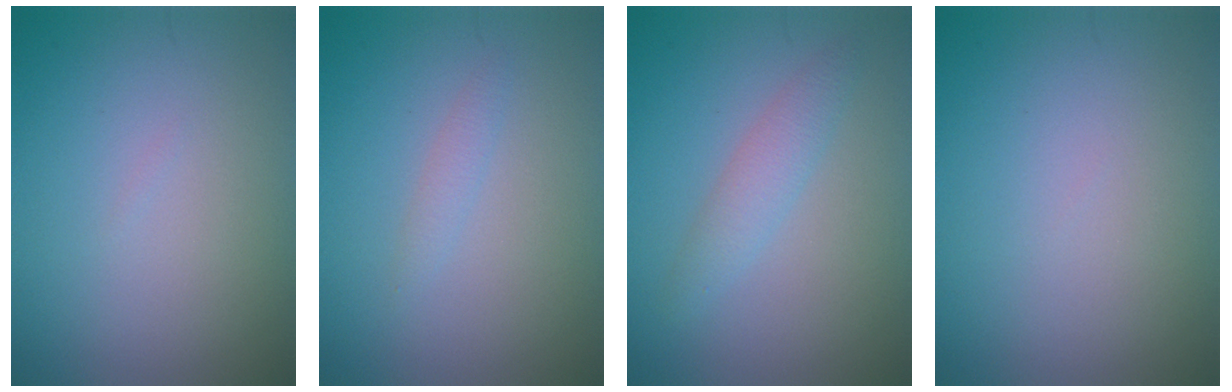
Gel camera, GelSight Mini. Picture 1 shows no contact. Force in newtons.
{"total": 0.9, "press": 0.9, "slide": 0.1}
{"total": 2.1, "press": 2.1, "slide": 0.2}
{"total": 0.0}